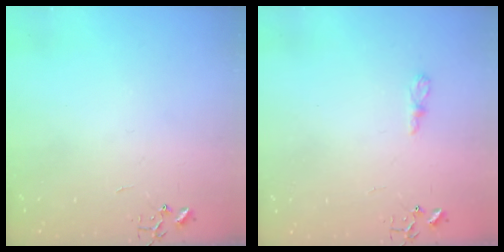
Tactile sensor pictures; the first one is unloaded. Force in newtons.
{"total": 4.5, "press": 4.5, "slide": 0.5}